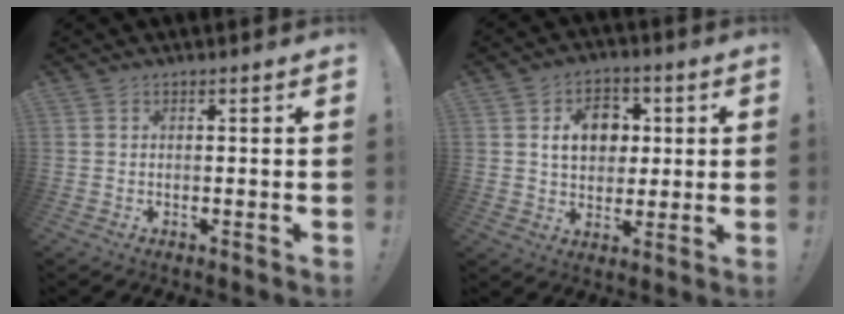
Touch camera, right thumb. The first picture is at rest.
{"total": 11.5, "force": [2.9, 9.1, 6.4], "torque": [-0.086, 0.000, 0.055]}